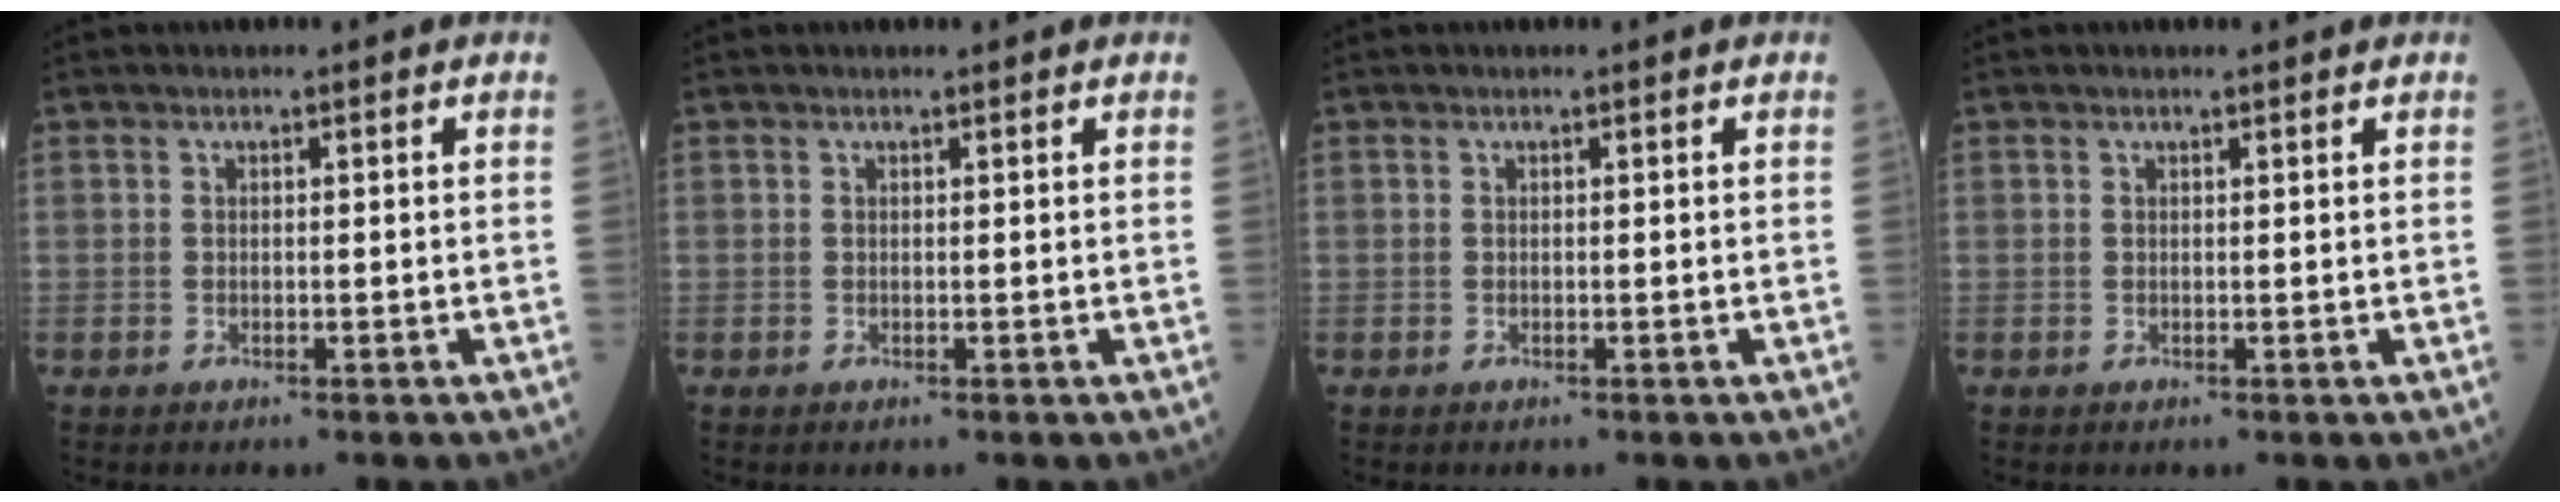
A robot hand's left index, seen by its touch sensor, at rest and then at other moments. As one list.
[{"total": 1.4, "force": [1.4, 0.1, 0.3], "torque": [-0.007, 0.009, 0.016]}, {"total": 0.0}, {"total": 1.6, "force": [1.5, 0.0, 0.5], "torque": [-0.008, 0.005, 0.018]}]